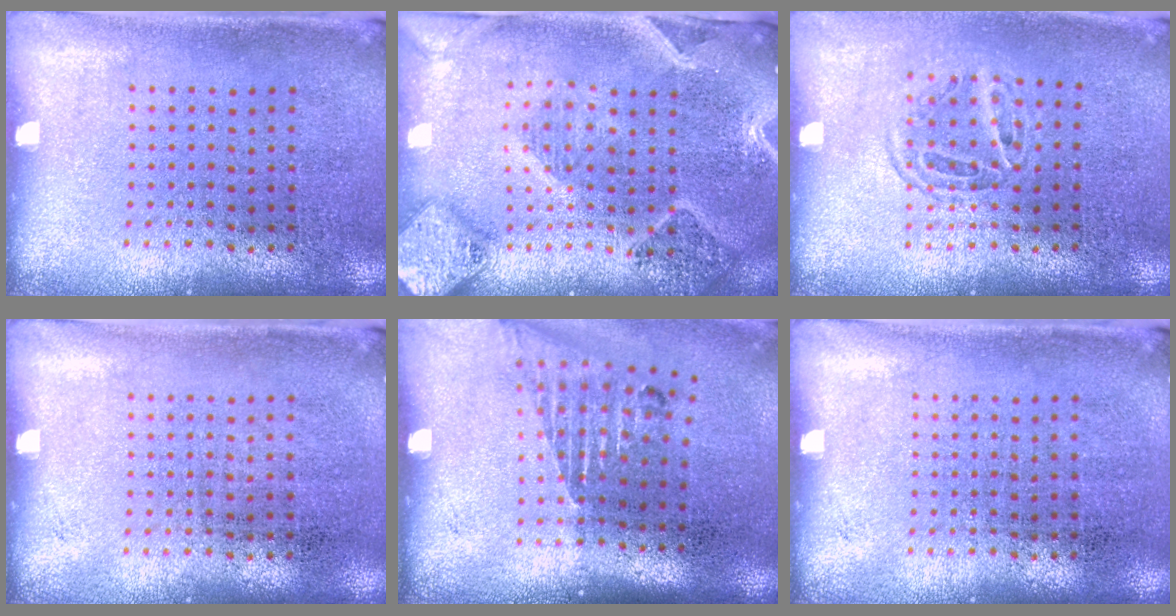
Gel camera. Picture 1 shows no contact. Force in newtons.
{"total": 3.0, "press": 2.6, "slide": 1.5}
{"total": 1.2, "press": 1.0, "slide": 0.6}
{"total": 0.0}
{"total": 1.6, "press": 1.2, "slide": 1.0}
{"total": 0.0}